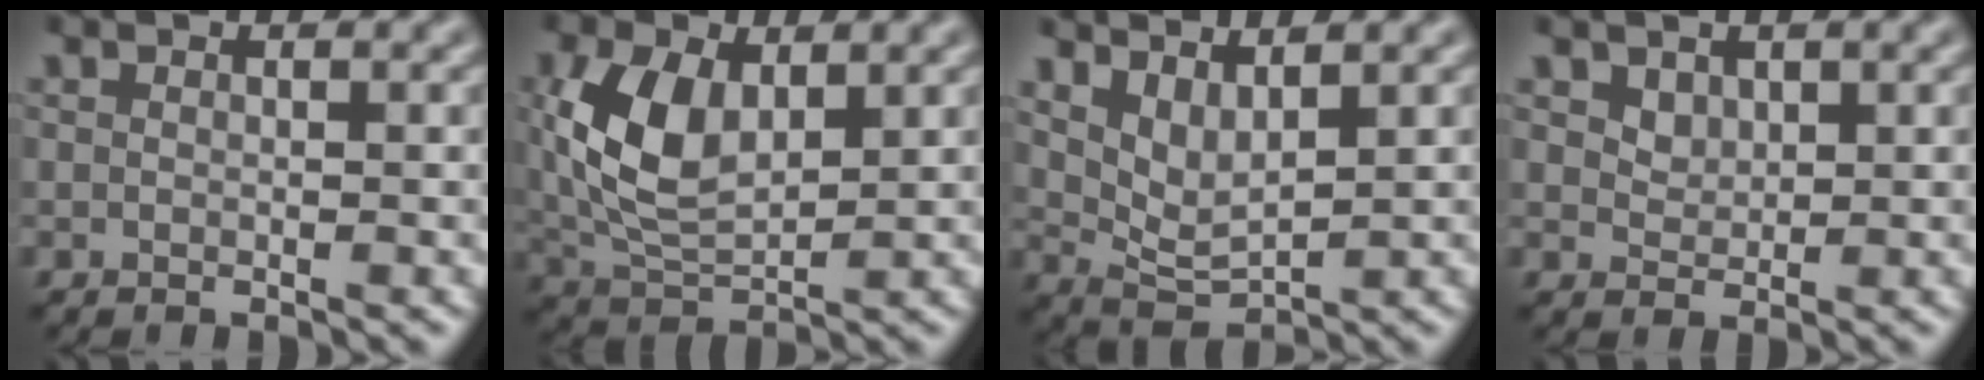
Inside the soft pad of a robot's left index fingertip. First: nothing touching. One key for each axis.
{"total": 6.2, "fx": 1.0, "fy": 3.7, "fz": 4.9, "tx": -0.115, "ty": 0.003, "tz": 0.028}
{"total": 2.7, "fx": 1.6, "fy": 0.9, "fz": 2.0, "tx": -0.054, "ty": -0.007, "tz": 0.047}
{"total": 1.3, "fx": 0.8, "fy": 1.0, "fz": 0.3, "tx": -0.013, "ty": -0.006, "tz": 0.029}